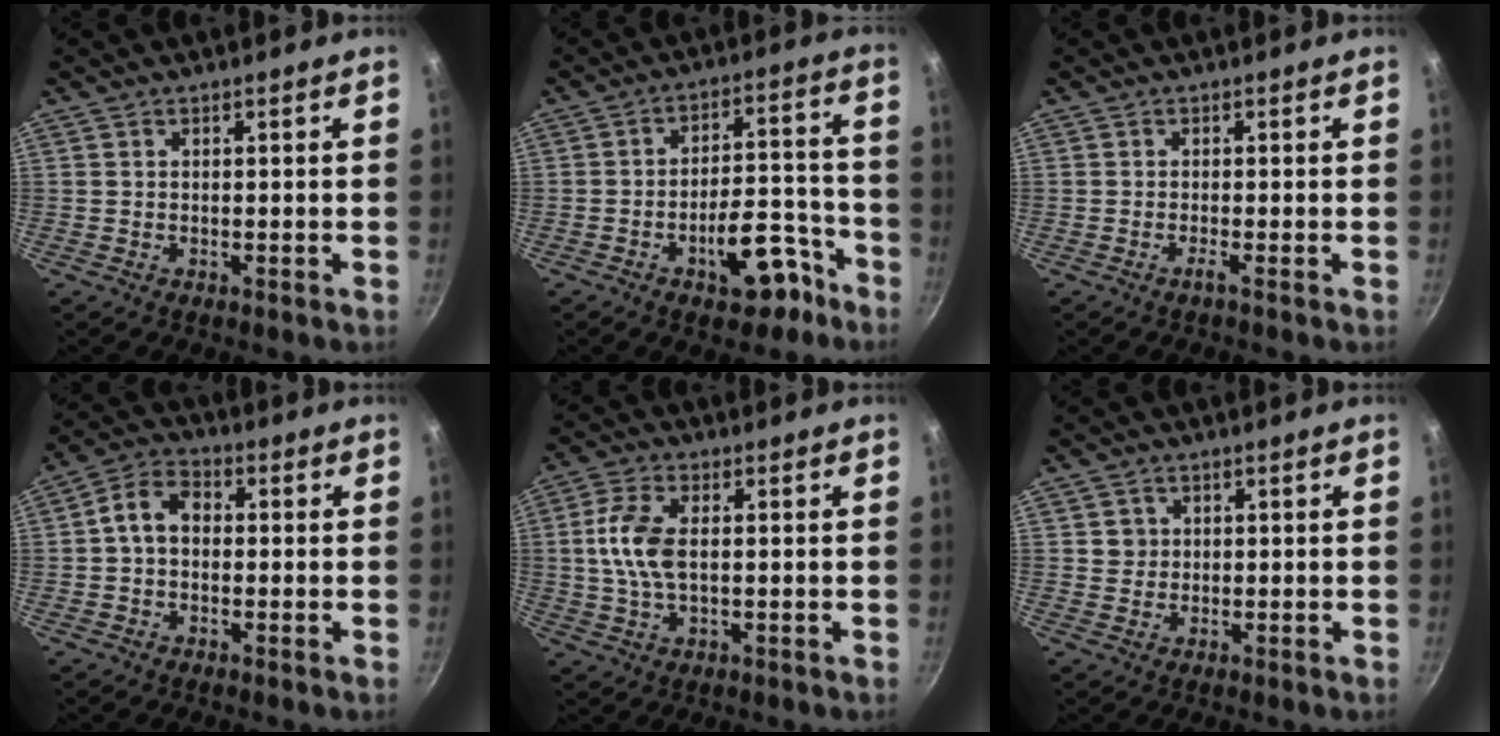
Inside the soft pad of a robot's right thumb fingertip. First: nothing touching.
{"total": 12.2, "force": [-6.7, 6.0, 8.3], "torque": [-0.078, 0.072, -0.085]}
{"total": 1.0, "force": [-0.6, -0.3, 0.8], "torque": [-0.021, 0.001, -0.014]}
{"total": 6.8, "force": [0.1, 5.0, 4.5], "torque": [-0.068, 0.022, -0.012]}
{"total": 8.3, "force": [0.6, 4.4, 7.0], "torque": [-0.141, 0.010, 0.009]}
{"total": 2.3, "force": [0.5, 2.2, 0.4], "torque": [0.008, 0.006, 0.006]}